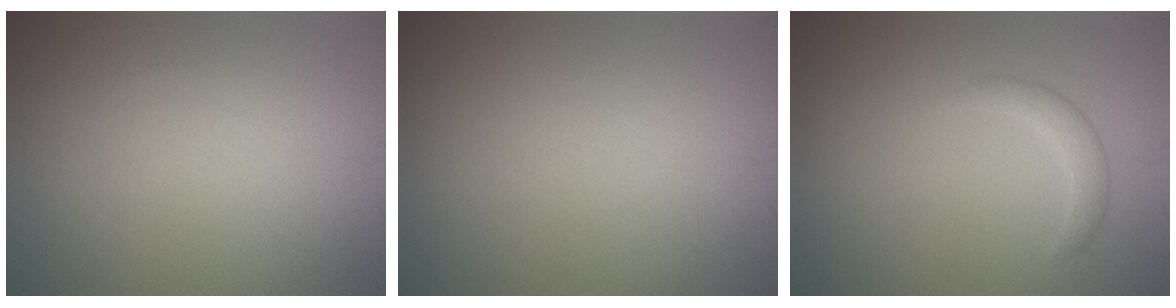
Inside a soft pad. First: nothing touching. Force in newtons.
{"total": 0.0}
{"total": 1.6, "press": 1.6, "slide": 0.1}